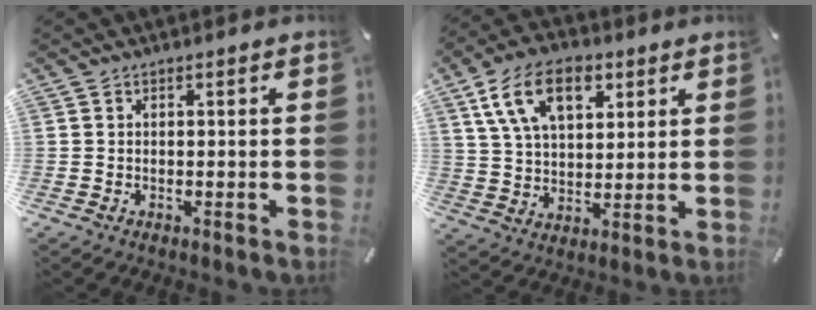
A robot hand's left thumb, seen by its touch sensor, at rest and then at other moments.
{"total": 14.1, "force": [6.5, 8.3, 9.3], "torque": [-0.185, -0.002, 0.119]}